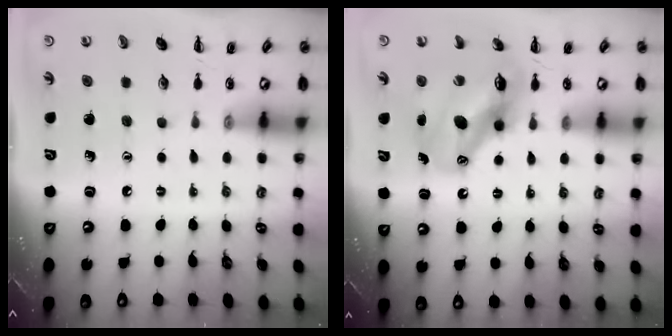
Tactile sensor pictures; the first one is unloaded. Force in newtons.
{"total": 12.2, "press": 11.6, "slide": 3.5}